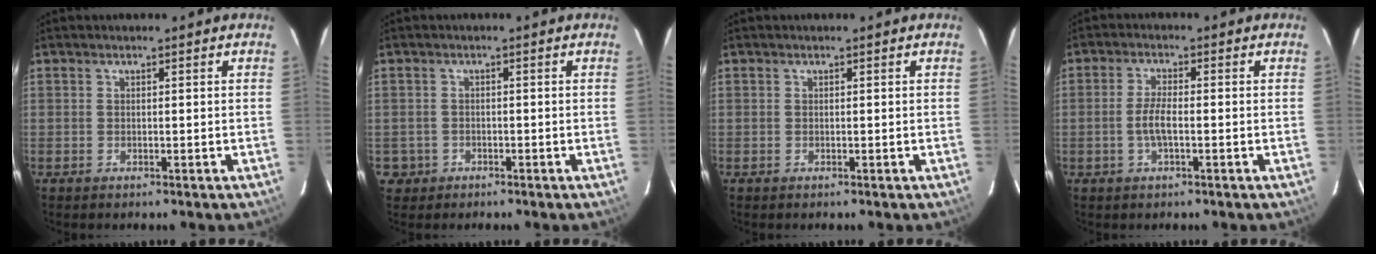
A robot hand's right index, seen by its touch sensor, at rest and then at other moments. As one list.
[{"total": 2.9, "force": [-1.0, 2.7, 0.0], "torque": [-0.008, 0.010, -0.012]}, {"total": 0.0}, {"total": 3.7, "force": [-1.0, 0.9, 3.5], "torque": [-0.069, -0.001, -0.018]}]